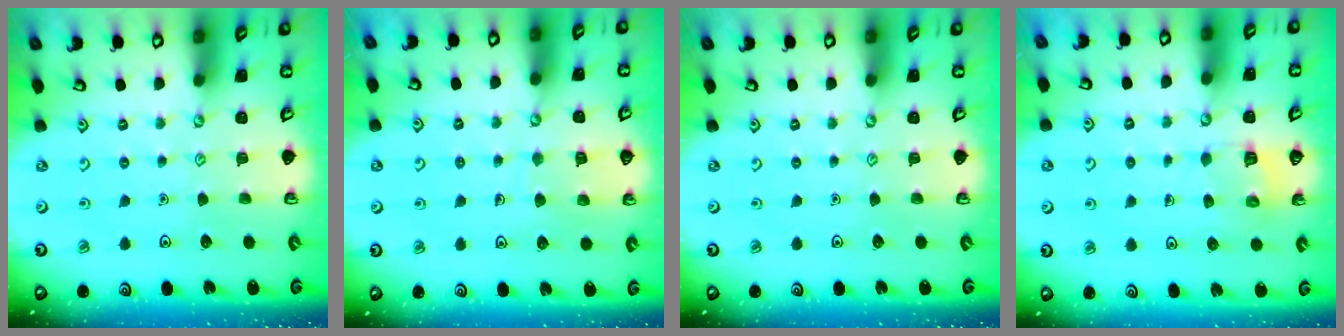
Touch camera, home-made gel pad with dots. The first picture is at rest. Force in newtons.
{"total": 6.7, "press": 6.6, "slide": 0.5}
{"total": 0.0}
{"total": 5.2, "press": 5.1, "slide": 0.4}